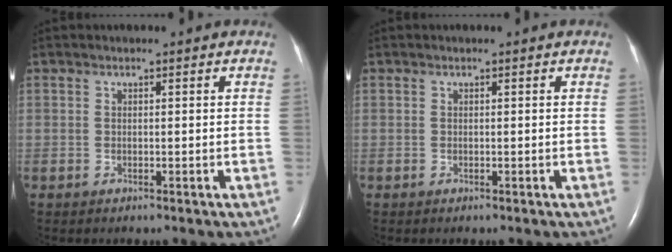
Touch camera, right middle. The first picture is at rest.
{"total": 0.0}